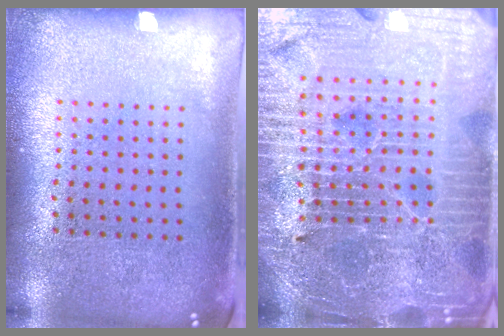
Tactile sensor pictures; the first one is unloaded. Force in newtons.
{"total": 6.1, "press": 5.5, "slide": 2.5}